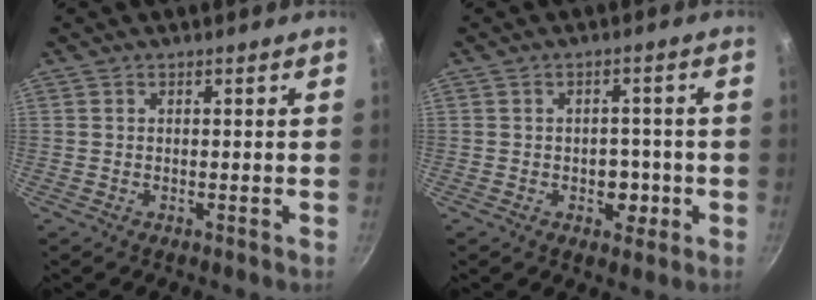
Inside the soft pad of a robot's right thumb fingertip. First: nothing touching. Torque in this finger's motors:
{"motor_torque": [1.23, 0.99, 0.52, -0.35, 0.01]}